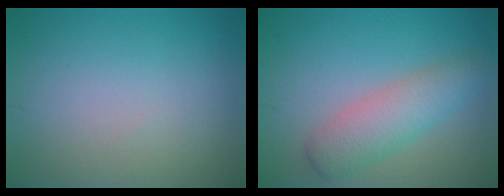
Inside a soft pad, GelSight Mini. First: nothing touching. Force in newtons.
{"total": 4.1, "press": 4.1, "slide": 0.2}